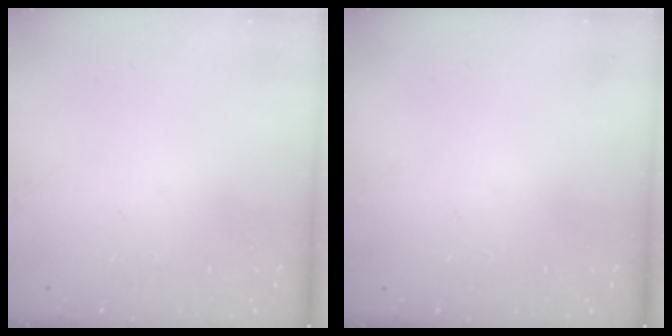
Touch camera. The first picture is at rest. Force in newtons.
{"total": 0.0}